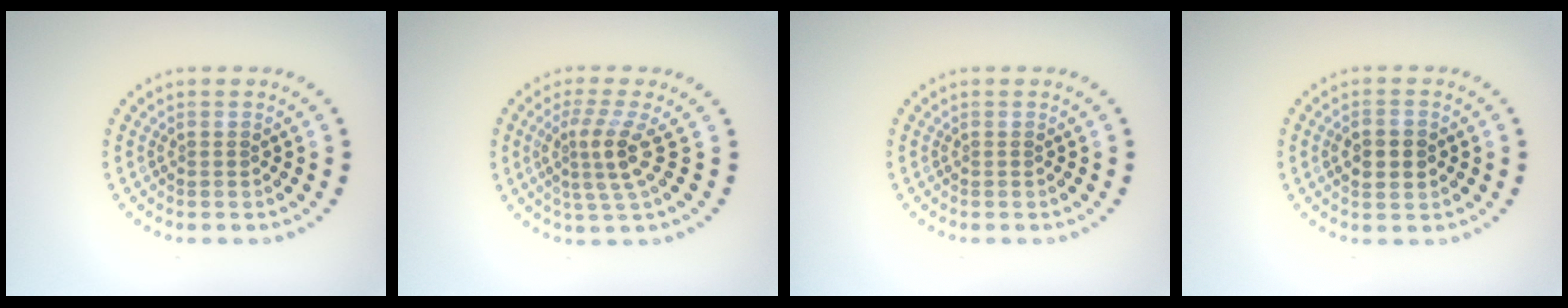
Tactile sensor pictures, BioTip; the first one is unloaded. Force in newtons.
{"total": 3.2, "press": 2.3, "slide": 2.2}
{"total": 0.0}
{"total": 3.4, "press": 3.4, "slide": 0.1}